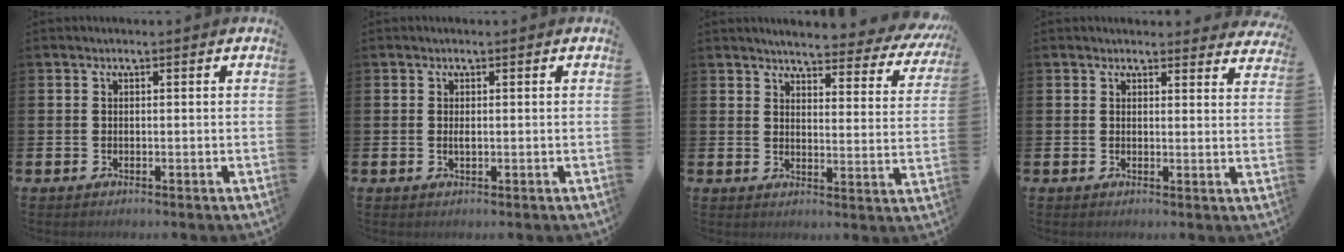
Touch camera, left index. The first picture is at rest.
{"total": 0.7, "force": [0.1, 0.2, 0.7], "torque": [-0.012, 0.000, 0.001]}
{"total": 4.2, "force": [4.0, 0.7, 1.1], "torque": [-0.031, -0.038, 0.062]}
{"total": 2.4, "force": [2.4, 0.5, 0.0], "torque": [0.004, -0.012, 0.041]}